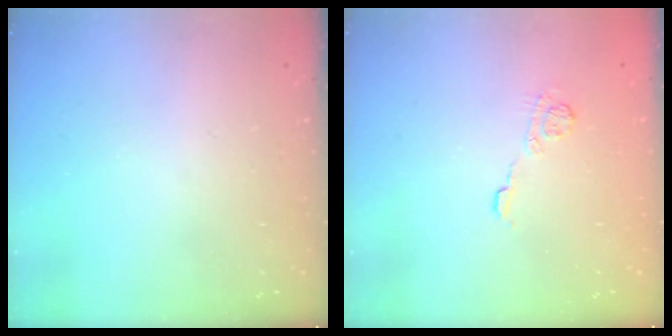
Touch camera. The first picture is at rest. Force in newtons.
{"total": 6.9, "press": 6.9, "slide": 0.4}